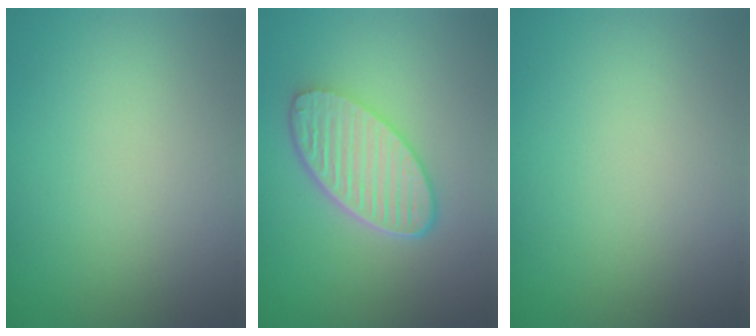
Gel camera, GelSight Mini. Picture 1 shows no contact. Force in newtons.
{"total": 5.7, "press": 4.4, "slide": 3.6}
{"total": 0.0}